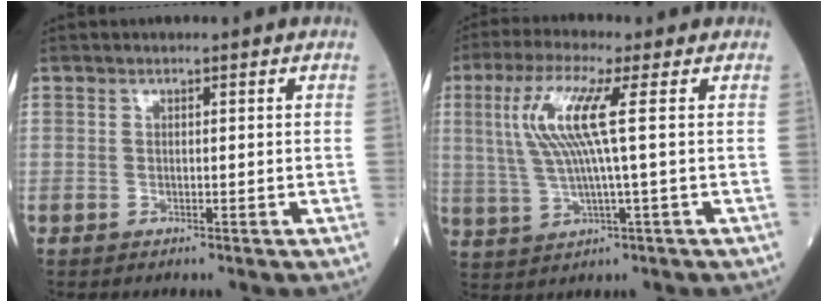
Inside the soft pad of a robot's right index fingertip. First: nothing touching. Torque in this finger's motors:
{"motor_torque": [0.47, 0.29, 0.67, 0.21]}